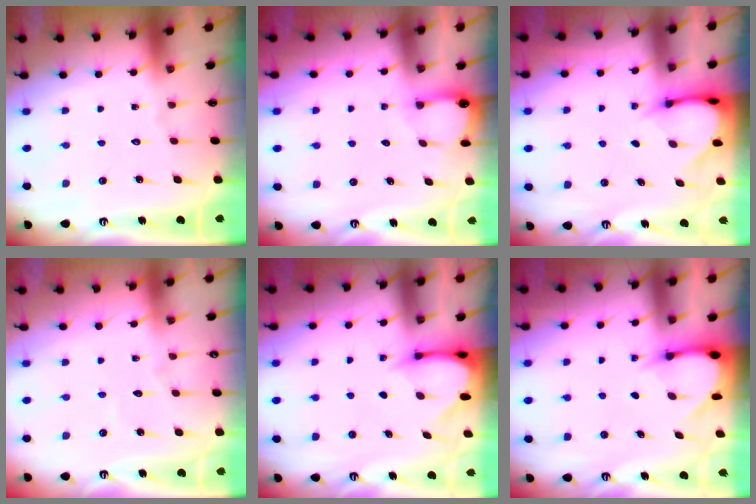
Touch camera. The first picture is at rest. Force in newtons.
{"total": 2.0, "press": 2.0, "slide": 0.2}
{"total": 4.3, "press": 4.3, "slide": 0.5}
{"total": 3.1, "press": 3.1, "slide": 0.3}
{"total": 3.3, "press": 3.3, "slide": 0.3}
{"total": 3.7, "press": 3.7, "slide": 0.2}